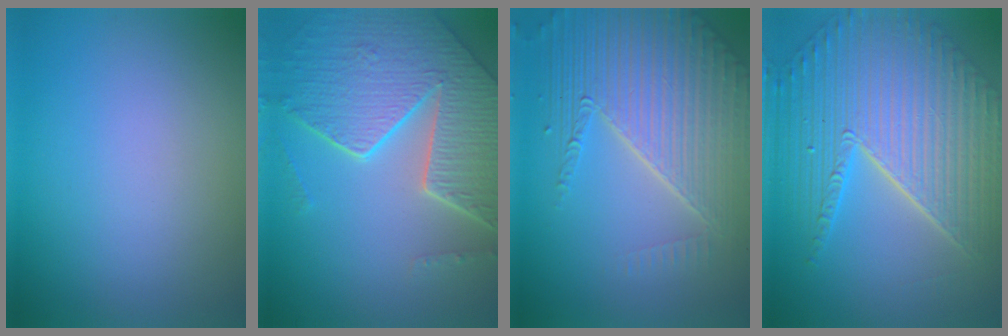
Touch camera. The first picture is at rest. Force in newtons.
{"total": 8.2, "press": 5.9, "slide": 5.7}
{"total": 8.6, "press": 5.7, "slide": 6.5}
{"total": 10.8, "press": 7.3, "slide": 8.0}